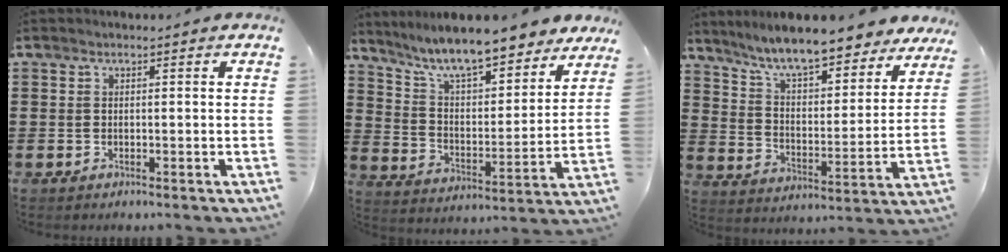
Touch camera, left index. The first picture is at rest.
{"total": 10.0, "force": [8.9, 1.1, 4.5], "torque": [-0.121, -0.050, 0.153]}
{"total": 9.1, "force": [8.2, 0.4, 4.0], "torque": [-0.108, -0.047, 0.141]}